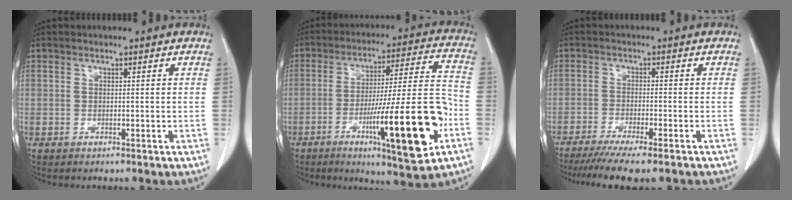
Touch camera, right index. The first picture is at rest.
{"total": 20.1, "force": [-7.7, 1.2, 18.5], "torque": [-0.274, -0.008, -0.113]}
{"total": 10.7, "force": [-8.8, 0.6, 6.0], "torque": [-0.085, -0.023, -0.133]}